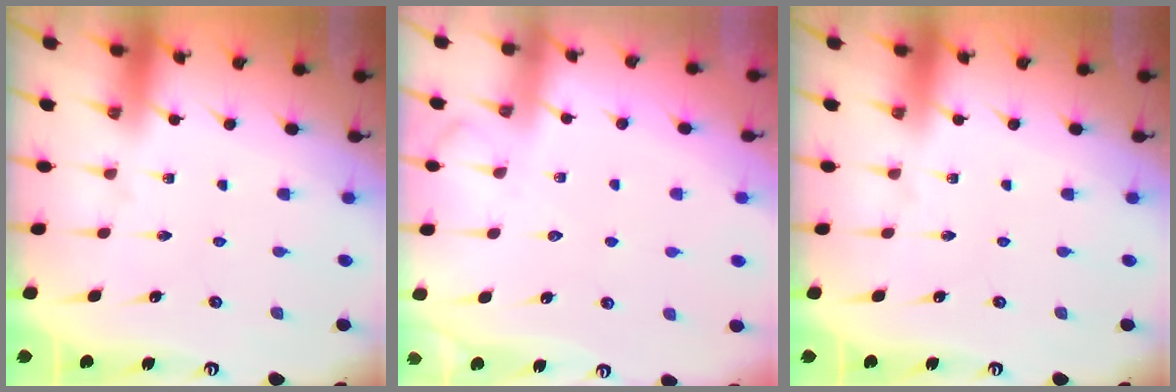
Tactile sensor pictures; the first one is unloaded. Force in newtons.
{"total": 5.5, "press": 5.4, "slide": 0.8}
{"total": 0.0}